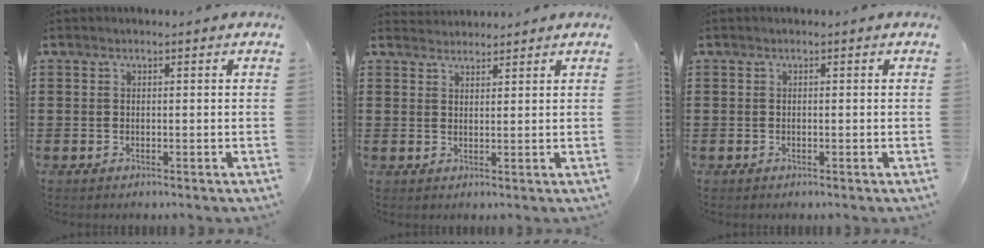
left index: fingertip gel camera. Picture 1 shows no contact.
{"total": 1.8, "force": [1.8, 0.3, -0.2], "torque": [0.000, 0.001, 0.036]}
{"total": 0.0}